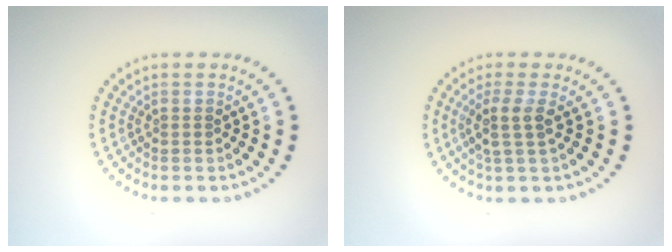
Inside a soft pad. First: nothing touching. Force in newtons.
{"total": 2.2, "press": 1.7, "slide": 1.4}